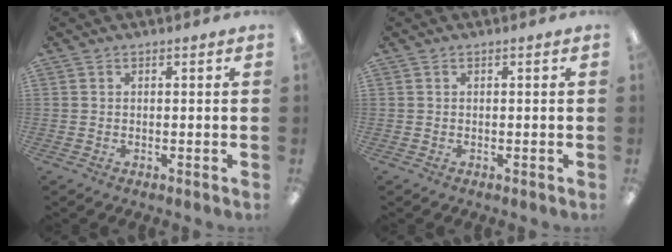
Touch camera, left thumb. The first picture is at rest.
{"total": 0.0}